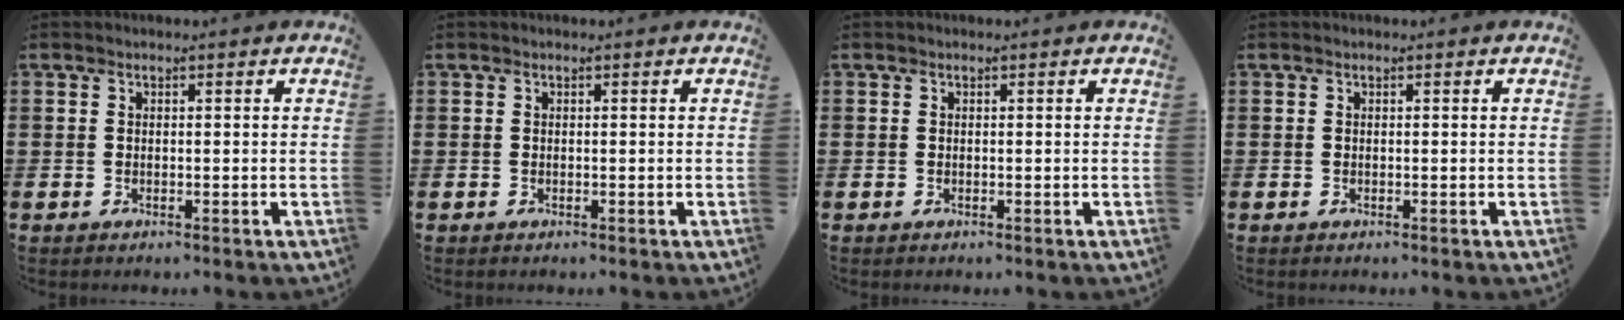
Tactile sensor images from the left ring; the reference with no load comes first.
{"total": 0.0}
{"total": 0.0}
{"total": 0.0}